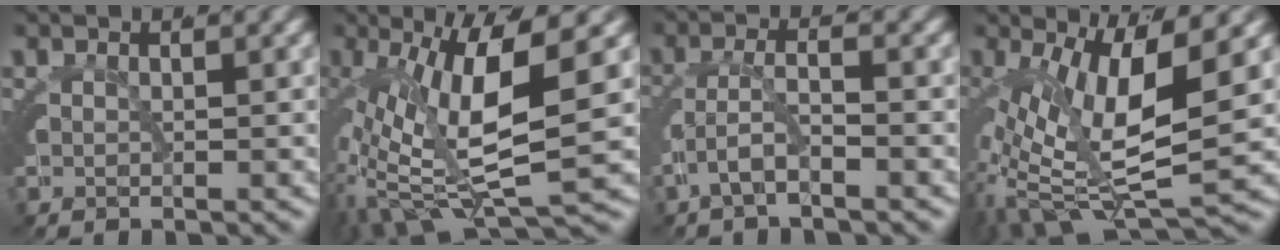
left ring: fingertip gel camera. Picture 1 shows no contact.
{"total": 9.7, "force": [-1.8, 4.0, 8.7], "torque": [-0.147, -0.018, -0.016]}
{"total": 2.5, "force": [-1.7, 0.6, 1.7], "torque": [-0.037, -0.003, -0.031]}
{"total": 9.0, "force": [-2.1, 4.0, 7.8], "torque": [-0.136, -0.026, -0.022]}